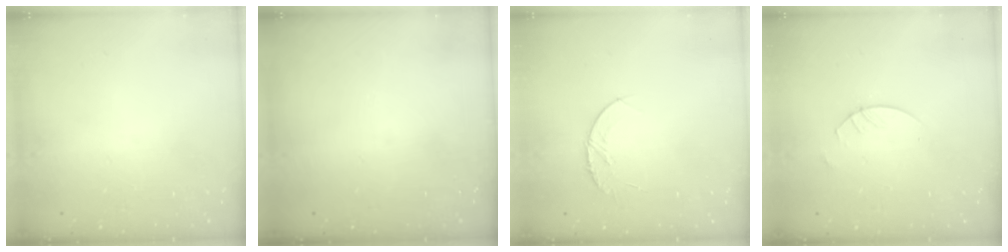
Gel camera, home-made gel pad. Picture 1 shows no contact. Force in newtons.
{"total": 0.0}
{"total": 5.3, "press": 5.3, "slide": 0.6}
{"total": 2.4, "press": 2.4, "slide": 0.1}